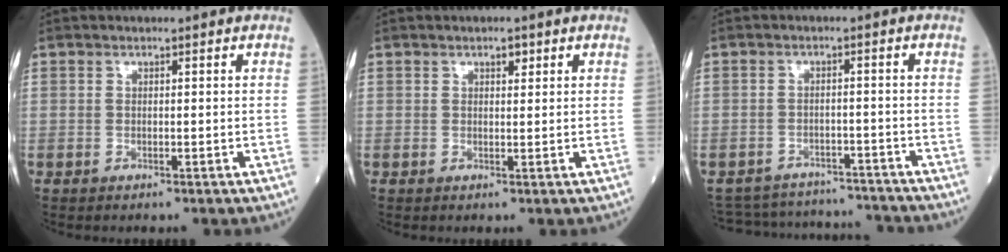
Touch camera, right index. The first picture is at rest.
{"total": 1.4, "force": [0.8, 0.6, 0.9], "torque": [-0.013, 0.000, 0.011]}
{"total": 12.6, "force": [-12.1, 3.1, 1.7], "torque": [-0.033, 0.018, -0.160]}